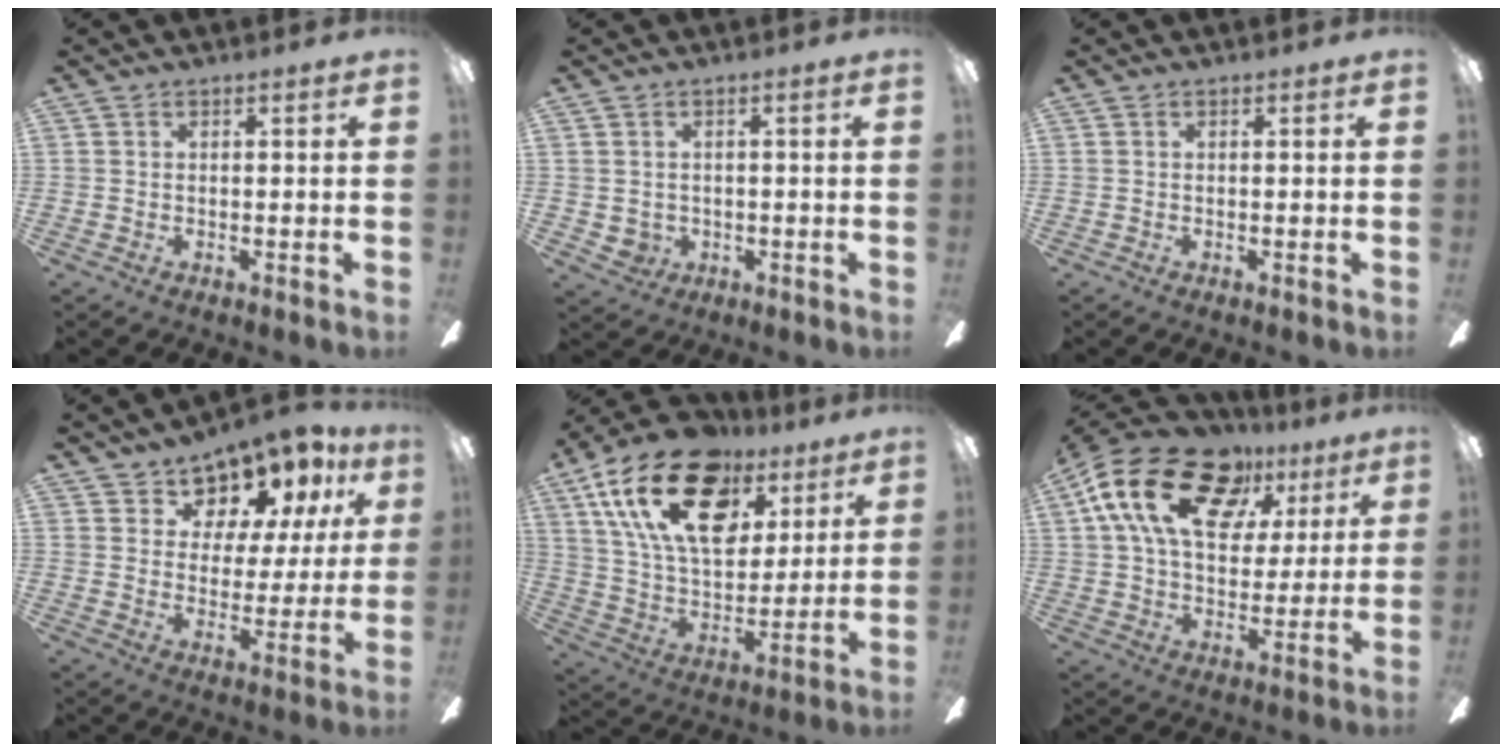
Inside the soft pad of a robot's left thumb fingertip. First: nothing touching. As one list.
[{"total": 2.5, "force": [0.3, 2.4, 0.6], "torque": [-0.024, -0.001, 0.005]}, {"total": 0.0}, {"total": 9.9, "force": [8.4, 4.9, 1.9], "torque": [-0.040, -0.076, 0.155]}, {"total": 25.6, "force": [12.5, 14.9, 16.8], "torque": [-0.306, -0.047, 0.219]}, {"total": 22.1, "force": [11.0, 13.2, 13.9], "torque": [-0.245, -0.038, 0.195]}]